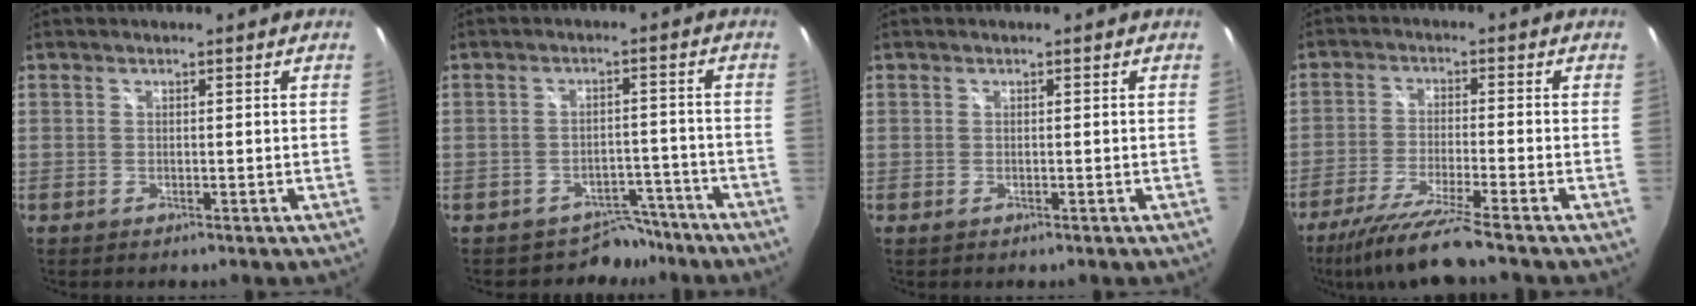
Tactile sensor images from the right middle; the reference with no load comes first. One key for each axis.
{"total": 5.5, "fx": -4.5, "fy": 3.1, "fz": -0.2, "tx": 0.006, "ty": 0.023, "tz": -0.066}
{"total": 0.0}
{"total": 11.4, "fx": -9.4, "fy": -0.8, "fz": 6.4, "tx": -0.143, "ty": -0.031, "tz": -0.168}